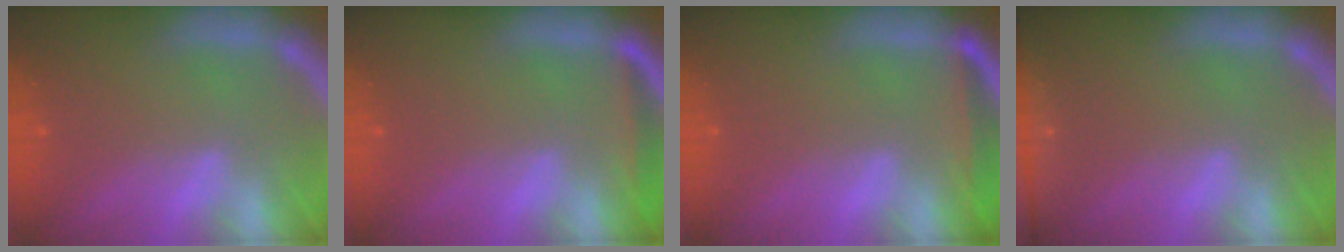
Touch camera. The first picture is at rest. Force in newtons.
{"total": 1.9}
{"total": 3.0}
{"total": 6.0}